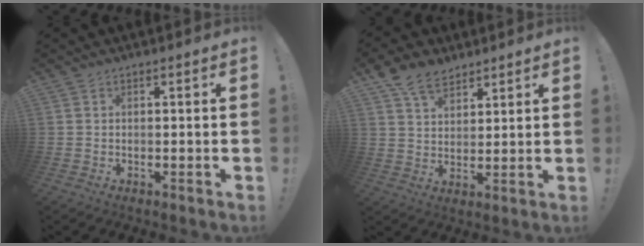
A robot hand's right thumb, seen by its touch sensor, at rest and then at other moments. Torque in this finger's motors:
{"motor_torque": [1.14, 1.49, 1.07, 0.83, 0.32]}